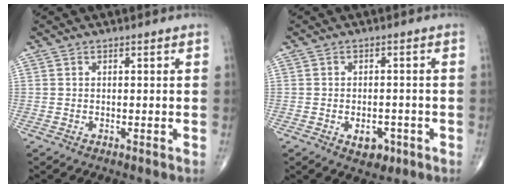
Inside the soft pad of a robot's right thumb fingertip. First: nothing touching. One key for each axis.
{"total": 4.7, "fx": -1.9, "fy": 3.0, "fz": 3.1, "tx": -0.029, "ty": 0.009, "tz": -0.020}